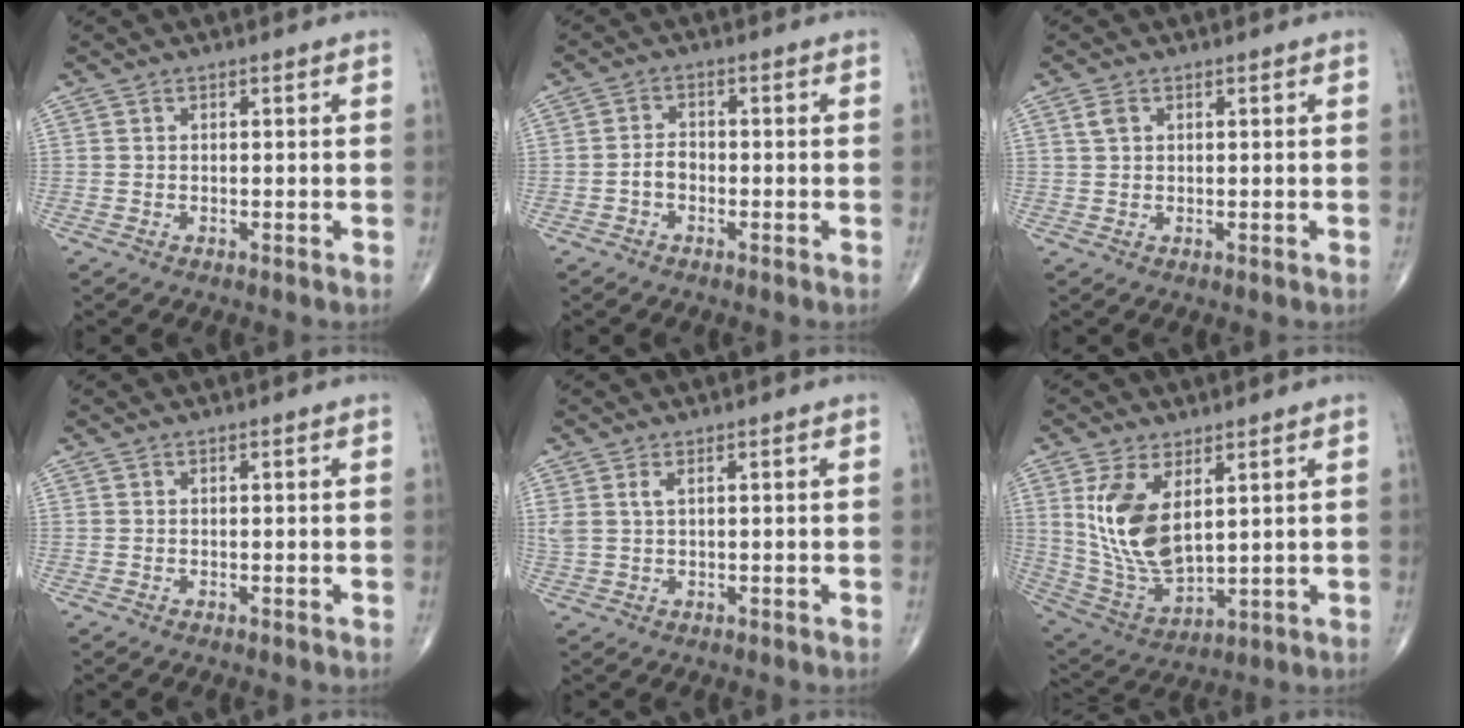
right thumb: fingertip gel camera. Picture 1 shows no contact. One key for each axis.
{"total": 2.5, "fx": -1.0, "fy": 1.6, "fz": 1.6, "tx": -0.023, "ty": 0.011, "tz": -0.023}
{"total": 1.8, "fx": 0.8, "fy": 1.2, "fz": 1.1, "tx": -0.024, "ty": 0.005, "tz": 0.016}
{"total": 0.0}
{"total": 2.9, "fx": 1.2, "fy": 1.3, "fz": 2.3, "tx": -0.061, "ty": 0.009, "tz": 0.032}
{"total": 13.8, "fx": 4.0, "fy": 7.0, "fz": 11.2, "tx": -0.212, "ty": -0.023, "tz": 0.100}